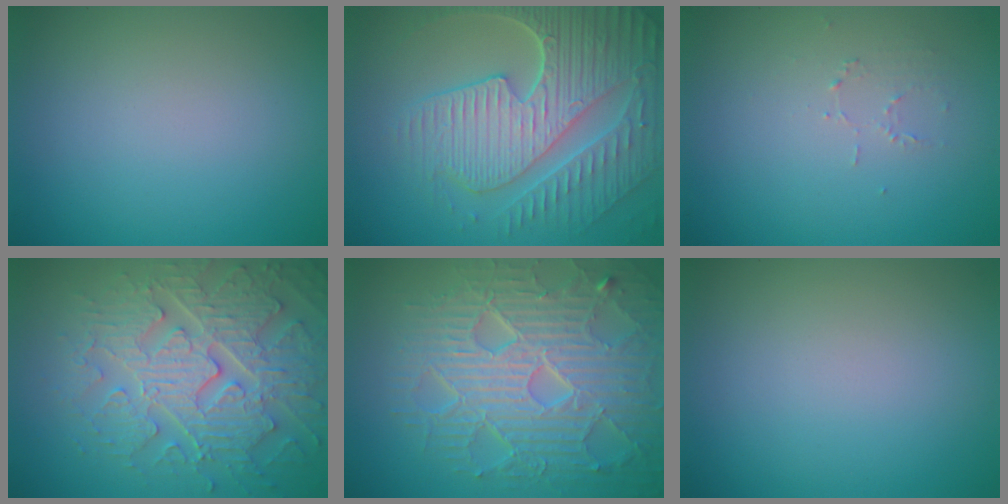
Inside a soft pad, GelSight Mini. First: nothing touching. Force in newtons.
{"total": 9.2, "press": 6.6, "slide": 6.4}
{"total": 0.7, "press": 0.4, "slide": 0.6}
{"total": 7.4, "press": 6.0, "slide": 4.3}
{"total": 9.1, "press": 6.5, "slide": 6.4}
{"total": 0.0}